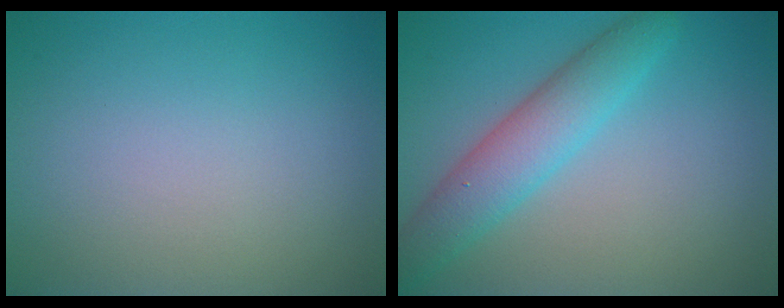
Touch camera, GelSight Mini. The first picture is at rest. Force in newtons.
{"total": 4.8, "press": 4.8, "slide": 0.1}